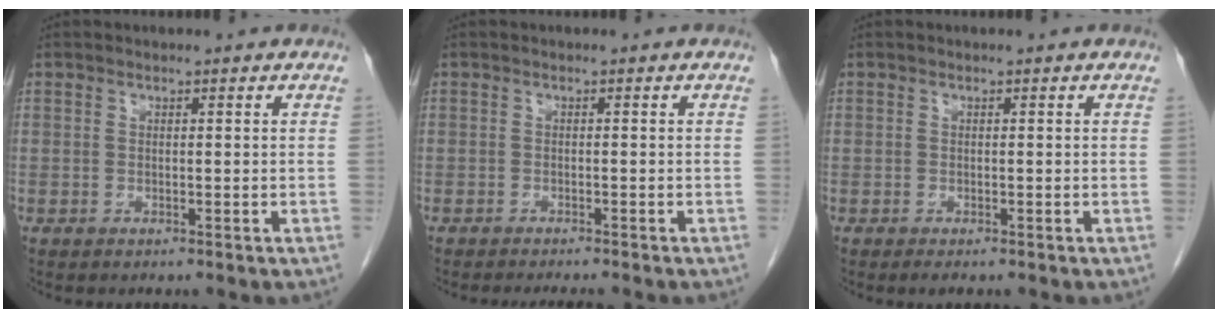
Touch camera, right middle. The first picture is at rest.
{"total": 4.6, "force": [-4.1, 0.7, 2.0], "torque": [-0.021, -0.006, -0.055]}
{"total": 1.0, "force": [-0.7, 0.2, 0.6], "torque": [-0.012, -0.004, -0.007]}